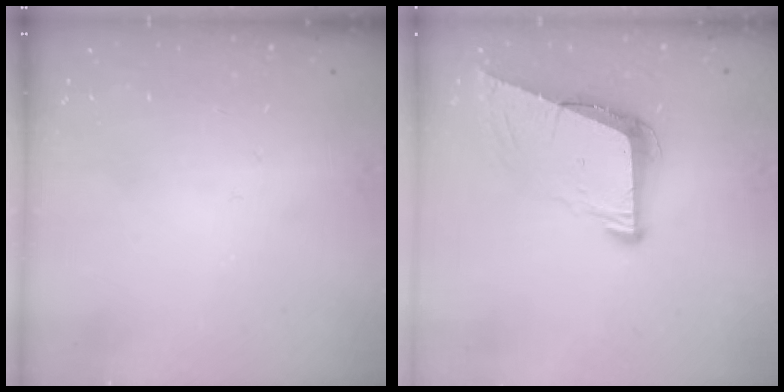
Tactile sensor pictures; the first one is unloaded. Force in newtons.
{"total": 9.0, "press": 8.2, "slide": 3.7}